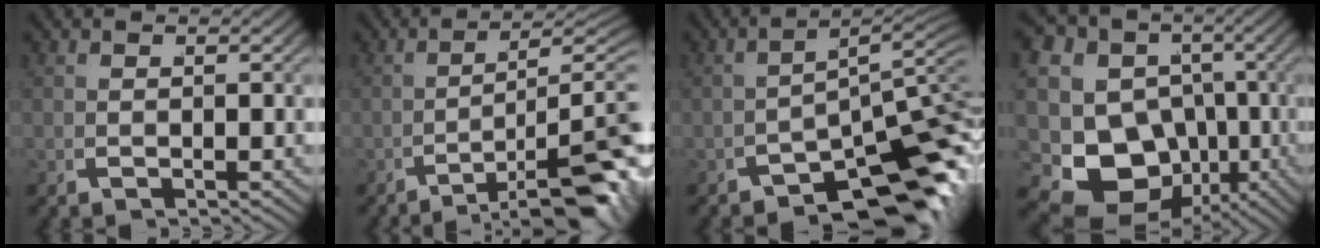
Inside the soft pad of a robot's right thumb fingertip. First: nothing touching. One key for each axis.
{"total": 9.1, "fx": -2.6, "fy": 4.9, "fz": 7.2, "tx": -0.103, "ty": -0.027, "tz": -0.028}
{"total": 13.6, "fx": -5.1, "fy": 7.0, "fz": 10.5, "tx": -0.144, "ty": -0.054, "tz": -0.052}
{"total": 17.5, "fx": -3.6, "fy": 14.9, "fz": 8.6, "tx": -0.194, "ty": -0.082, "tz": -0.043}